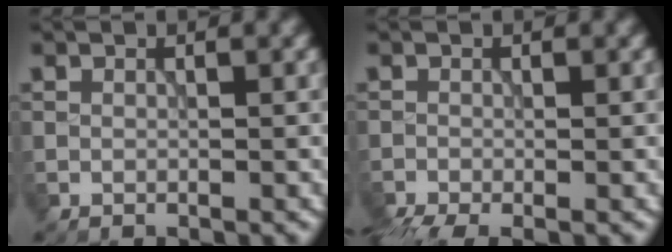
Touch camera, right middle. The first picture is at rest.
{"total": 3.5, "force": [-2.7, 1.0, 2.1], "torque": [-0.037, -0.016, -0.052]}